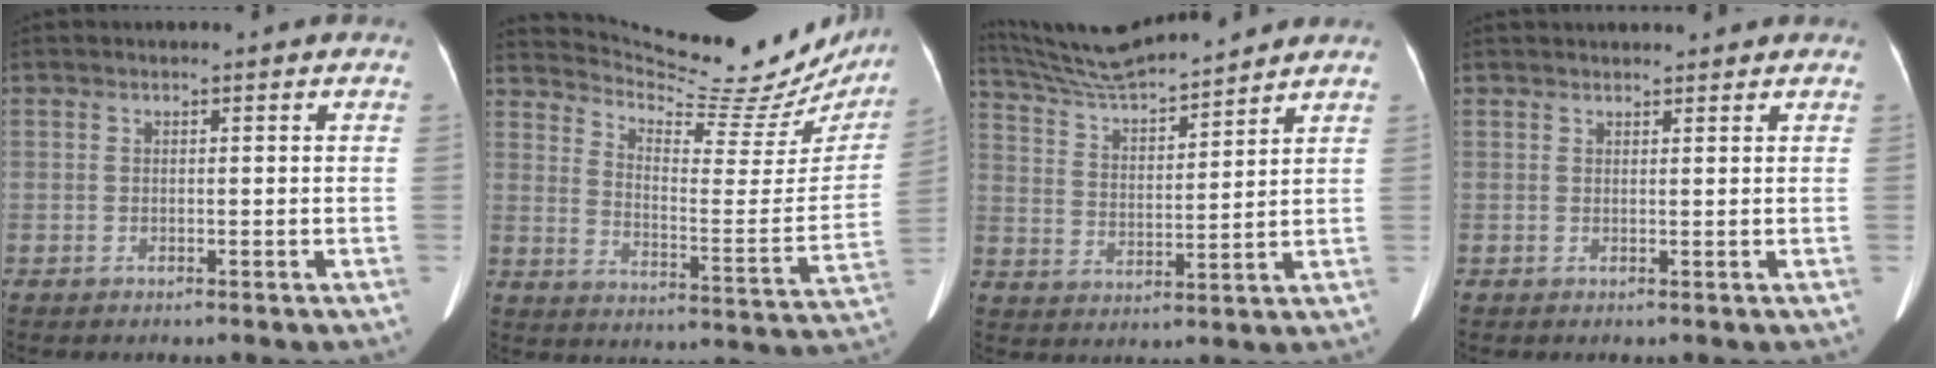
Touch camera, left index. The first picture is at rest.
{"total": 23.3, "force": [21.9, 4.3, 6.6], "torque": [-0.098, -0.076, 0.285]}
{"total": 13.6, "force": [12.8, 0.0, 4.8], "torque": [-0.095, 0.009, 0.227]}
{"total": 6.2, "force": [5.8, 0.9, 1.9], "torque": [-0.018, 0.019, 0.068]}